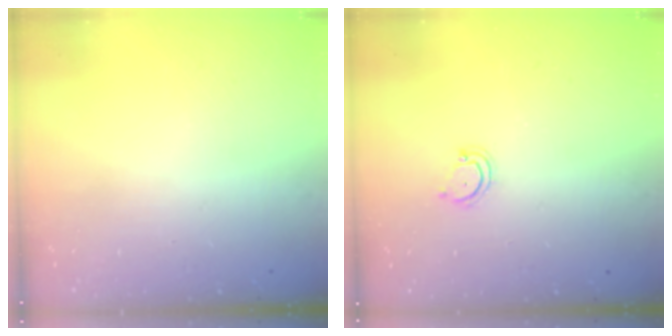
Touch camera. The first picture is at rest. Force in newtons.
{"total": 3.8, "press": 3.8, "slide": 0.2}